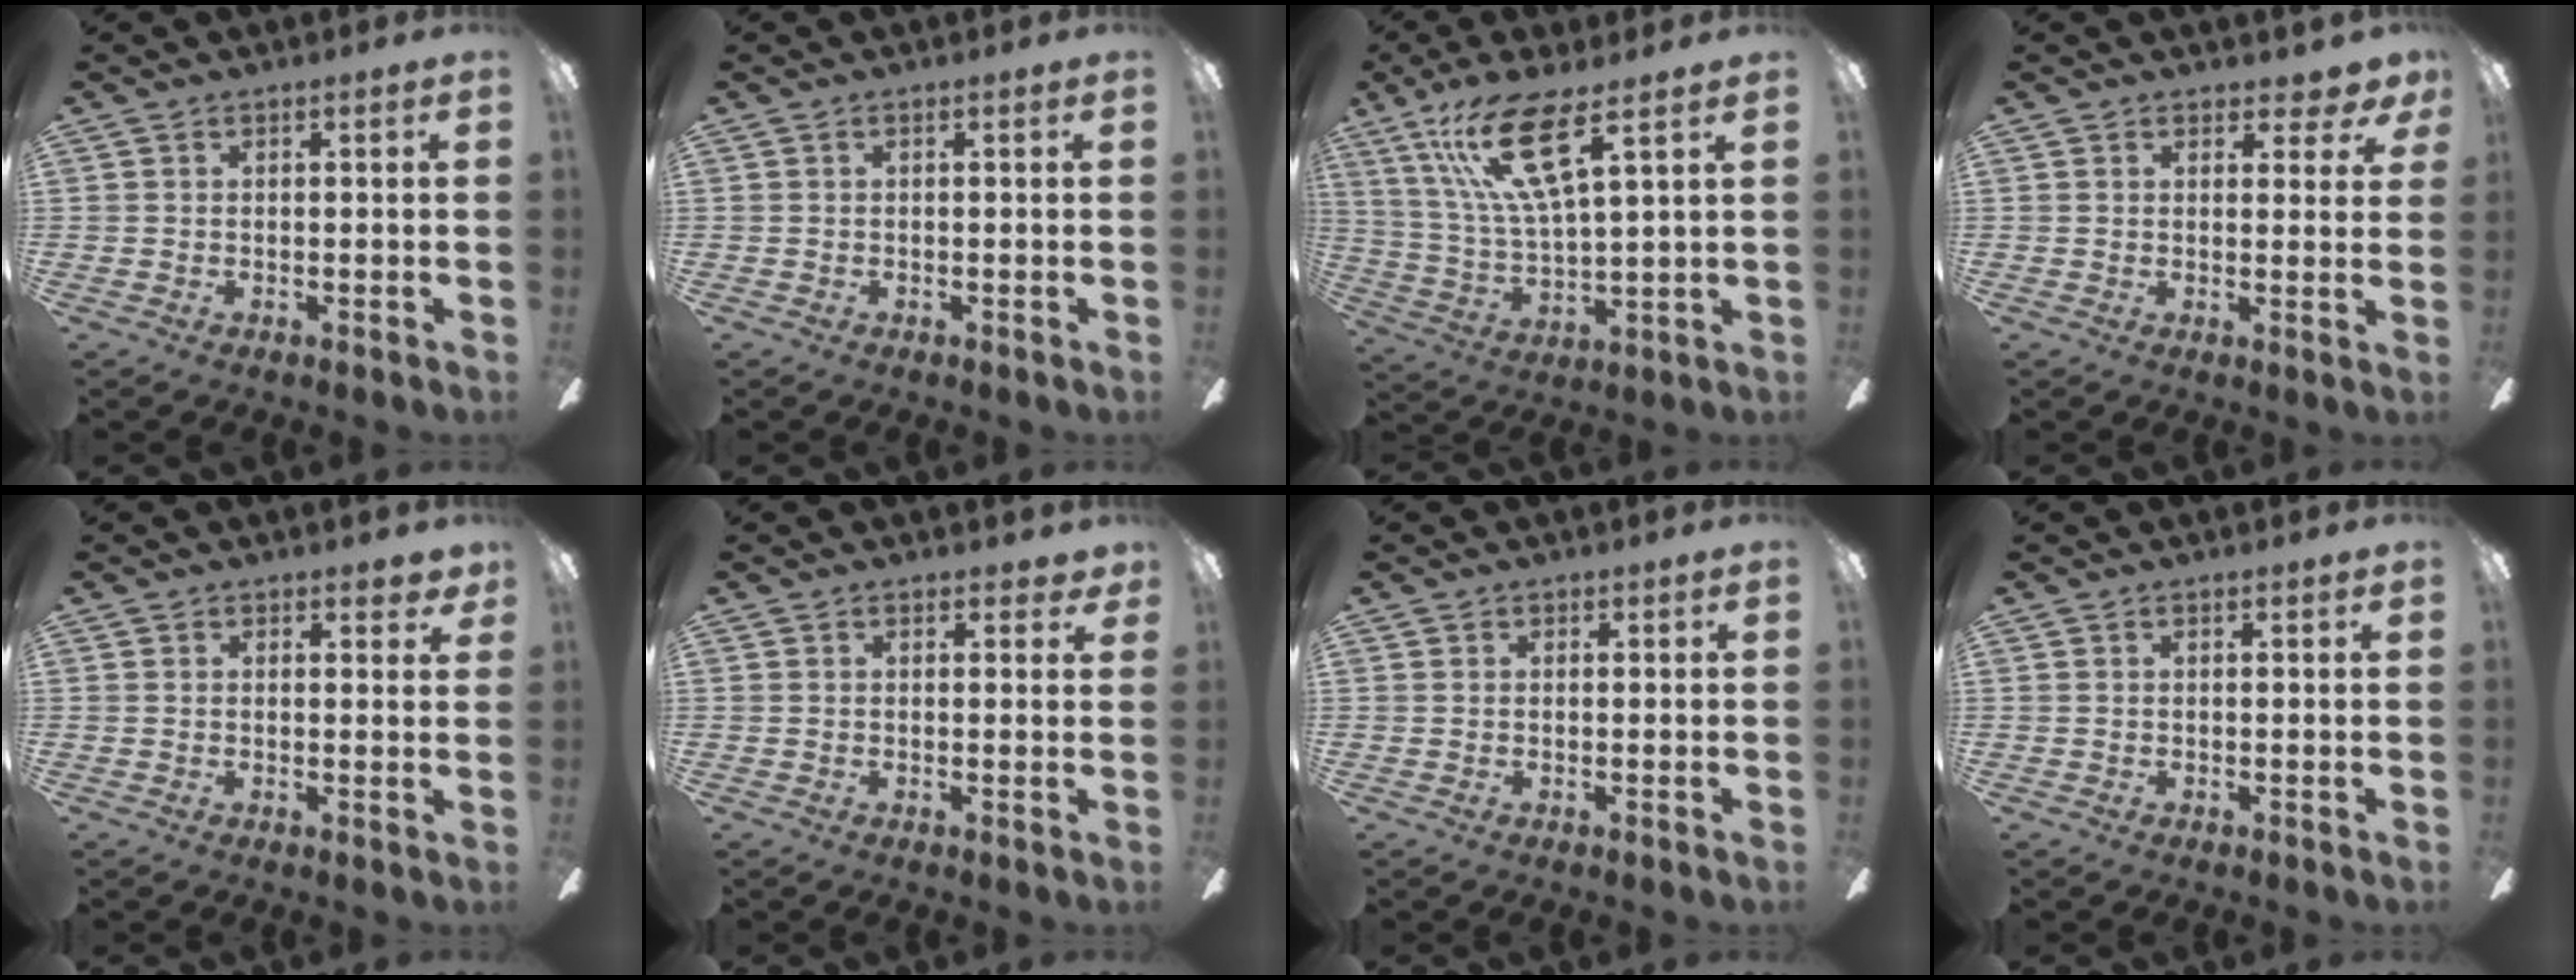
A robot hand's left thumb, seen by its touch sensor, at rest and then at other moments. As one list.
[{"total": 0.0}, {"total": 15.7, "force": [9.0, 3.8, 12.3], "torque": [-0.256, -0.028, 0.151]}, {"total": 3.5, "force": [2.6, 1.8, 1.6], "torque": [-0.005, -0.016, 0.043]}, {"total": 2.5, "force": [1.8, 1.4, 1.2], "torque": [0.000, -0.006, 0.028]}, {"total": 1.8, "force": [1.2, 0.9, 1.1], "torque": [-0.006, -0.006, 0.019]}, {"total": 0.8, "force": [0.5, 0.6, 0.0], "torque": [0.007, -0.002, 0.008]}, {"total": 0.6, "force": [0.4, 0.1, 0.4], "torque": [-0.001, -0.003, 0.006]}]